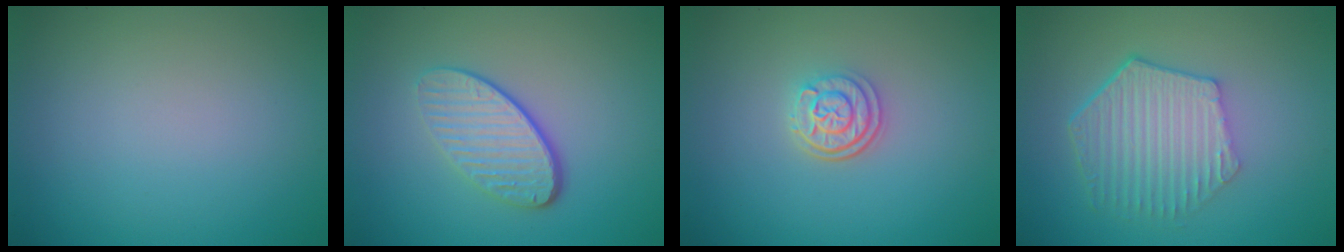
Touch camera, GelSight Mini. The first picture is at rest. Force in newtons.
{"total": 4.1, "press": 3.0, "slide": 2.8}
{"total": 2.8, "press": 2.4, "slide": 1.4}
{"total": 5.8, "press": 4.3, "slide": 3.9}